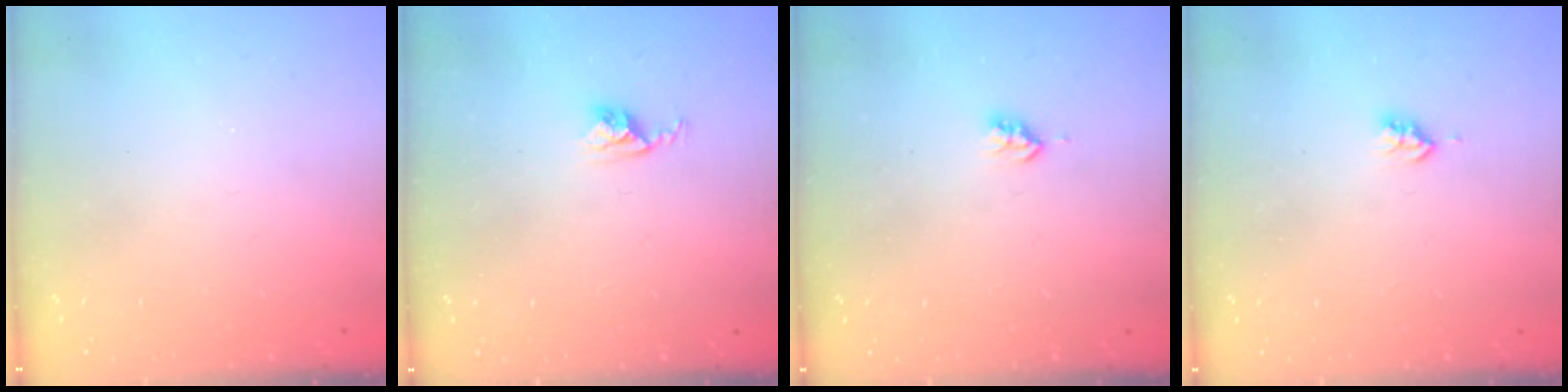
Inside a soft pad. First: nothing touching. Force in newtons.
{"total": 2.5, "press": 2.5, "slide": 0.4}
{"total": 3.1, "press": 3.1, "slide": 0.4}
{"total": 3.1, "press": 3.1, "slide": 0.4}